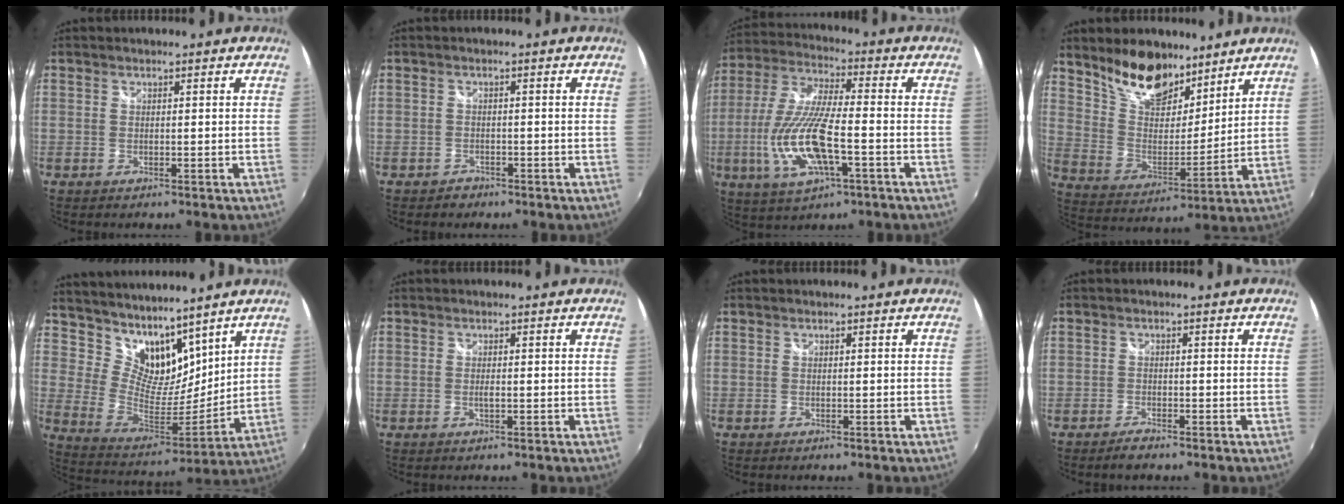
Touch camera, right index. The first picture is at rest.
{"total": 2.0, "force": [-1.4, 1.5, 0.1], "torque": [-0.007, 0.003, -0.019]}
{"total": 16.1, "force": [-4.8, 4.8, 14.6], "torque": [-0.308, -0.015, -0.090]}
{"total": 14.7, "force": [10.9, 7.0, 6.9], "torque": [-0.142, 0.017, 0.206]}
{"total": 13.9, "force": [10.8, 6.9, 5.4], "torque": [-0.110, -0.009, 0.209]}
{"total": 1.2, "force": [-0.3, 0.1, 1.1], "torque": [-0.022, -0.001, -0.006]}
{"total": 0.0}
{"total": 1.8, "force": [-1.6, 0.4, 0.8], "torque": [-0.020, -0.002, -0.030]}